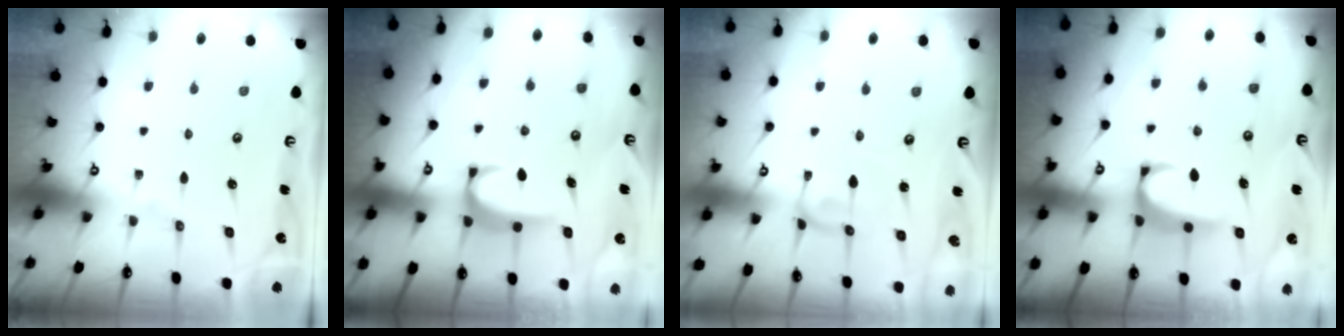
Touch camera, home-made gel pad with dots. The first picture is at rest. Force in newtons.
{"total": 2.0, "press": 1.9, "slide": 0.5}
{"total": 2.6, "press": 2.6, "slide": 0.0}
{"total": 1.9, "press": 1.7, "slide": 0.8}